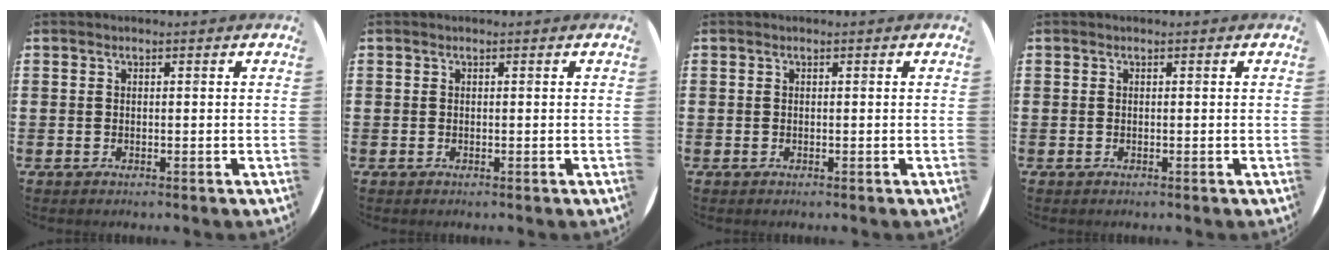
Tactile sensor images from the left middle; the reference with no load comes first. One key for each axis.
{"total": 0.0}
{"total": 0.0}
{"total": 0.0}